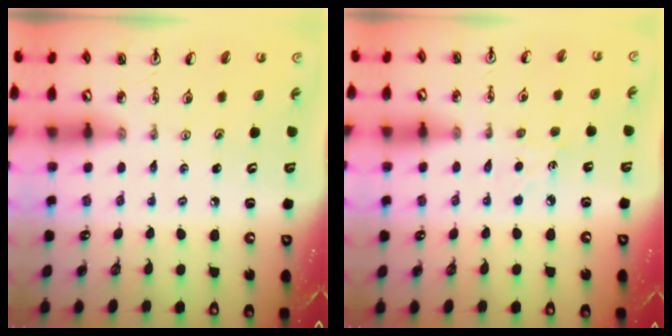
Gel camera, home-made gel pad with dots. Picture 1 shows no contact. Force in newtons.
{"total": 3.7, "press": 3.7, "slide": 0.5}